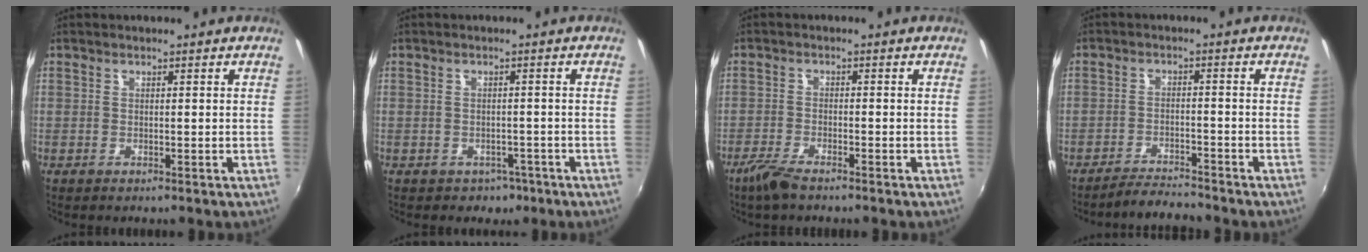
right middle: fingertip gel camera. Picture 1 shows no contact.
{"total": 3.5, "force": [-1.9, 2.8, 0.7], "torque": [-0.023, 0.000, -0.019]}
{"total": 4.5, "force": [-3.6, 0.9, 2.6], "torque": [-0.076, -0.007, -0.072]}
{"total": 4.9, "force": [-4.9, 0.2, 0.8], "torque": [-0.036, -0.004, -0.083]}